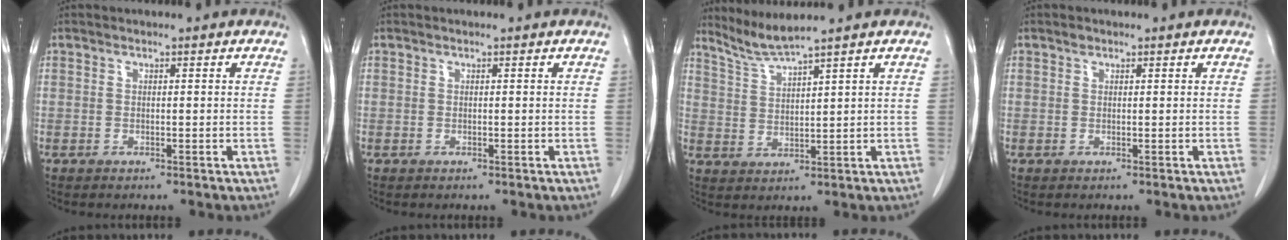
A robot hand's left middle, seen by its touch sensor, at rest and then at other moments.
{"total": 0.0}
{"total": 4.3, "force": [3.8, -1.7, 0.7], "torque": [-0.027, -0.015, 0.088]}
{"total": 0.6, "force": [0.4, 0.4, 0.1], "torque": [-0.003, 0.001, 0.006]}